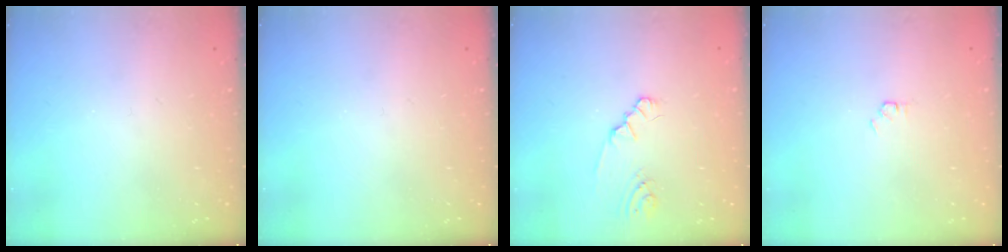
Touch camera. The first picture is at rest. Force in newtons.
{"total": 0.0}
{"total": 1.8, "press": 1.8, "slide": 0.2}
{"total": 1.5, "press": 1.4, "slide": 0.3}